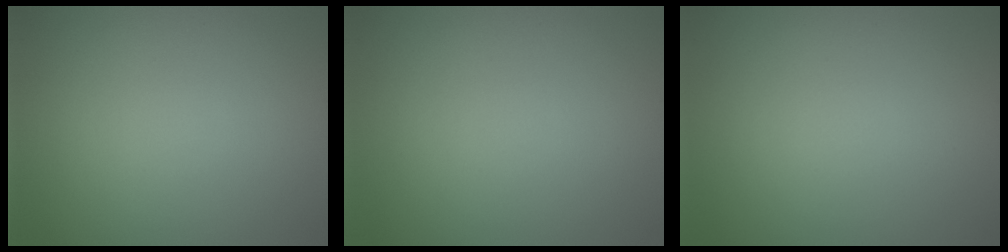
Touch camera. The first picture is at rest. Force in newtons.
{"total": 0.0}
{"total": 0.0}